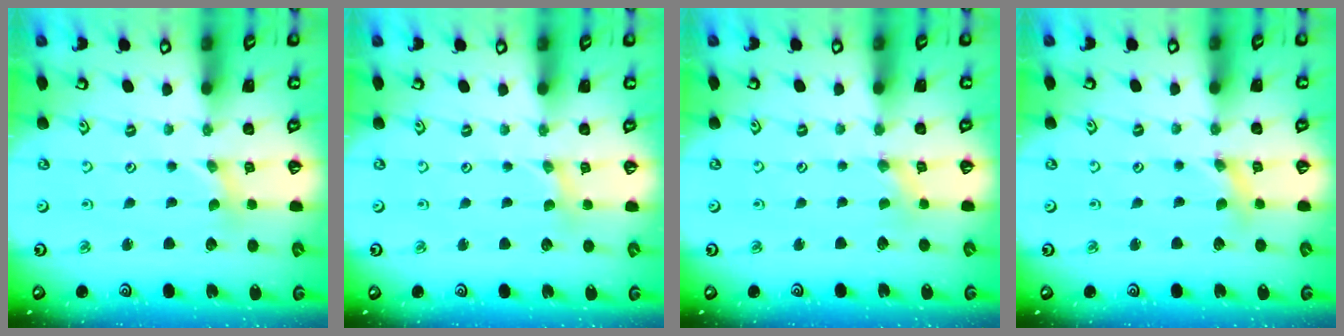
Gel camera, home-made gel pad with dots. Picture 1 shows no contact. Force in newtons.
{"total": 1.5, "press": 1.5, "slide": 0.3}
{"total": 0.0}
{"total": 2.3, "press": 2.3, "slide": 0.3}